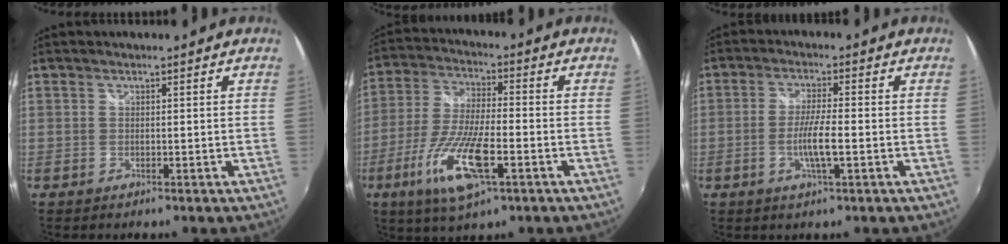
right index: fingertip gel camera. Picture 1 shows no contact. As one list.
[{"total": 14.1, "force": [-6.0, 3.8, 12.2], "torque": [-0.260, -0.021, -0.115]}, {"total": 5.5, "force": [-1.6, 0.3, 5.3], "torque": [-0.102, -0.006, -0.030]}]